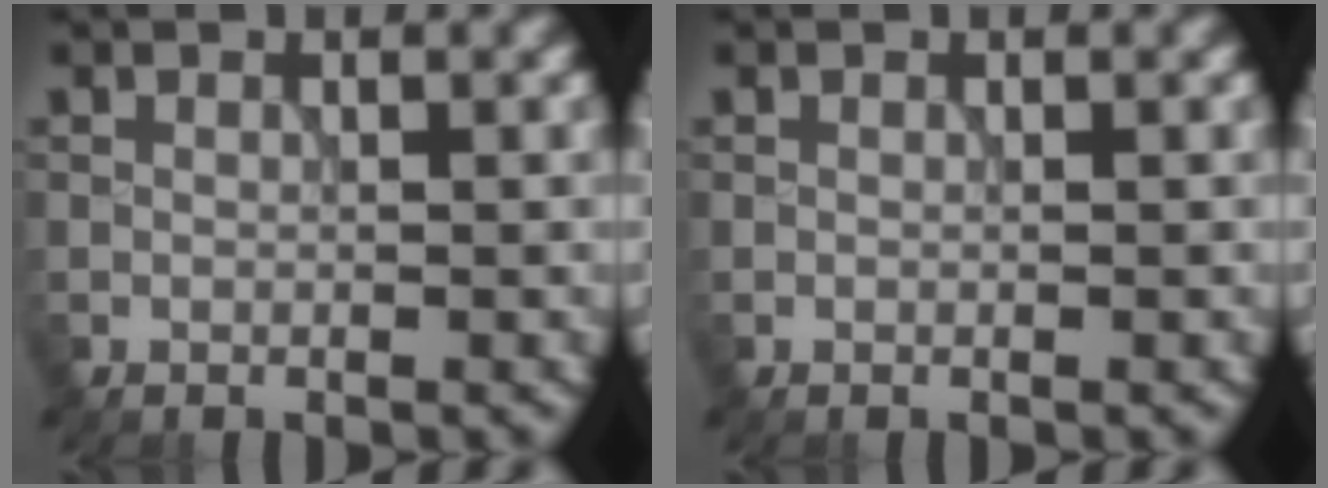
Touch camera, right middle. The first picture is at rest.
{"total": 0.0}